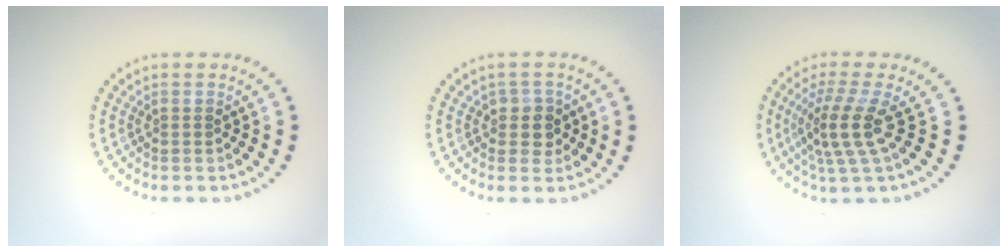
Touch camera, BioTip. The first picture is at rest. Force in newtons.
{"total": 1.9, "press": 1.7, "slide": 0.8}
{"total": 3.8, "press": 2.8, "slide": 2.6}